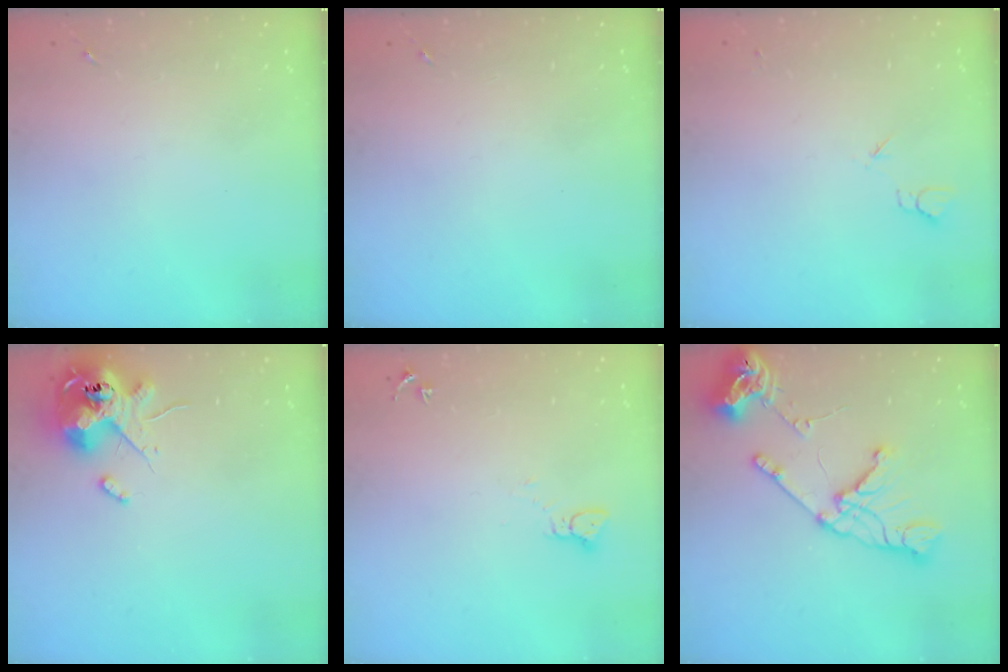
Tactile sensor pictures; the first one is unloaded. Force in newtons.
{"total": 0.0}
{"total": 3.2, "press": 3.2, "slide": 0.4}
{"total": 12.8, "press": 12.6, "slide": 2.2}
{"total": 2.2, "press": 2.2, "slide": 0.2}
{"total": 18.8, "press": 18.7, "slide": 1.7}